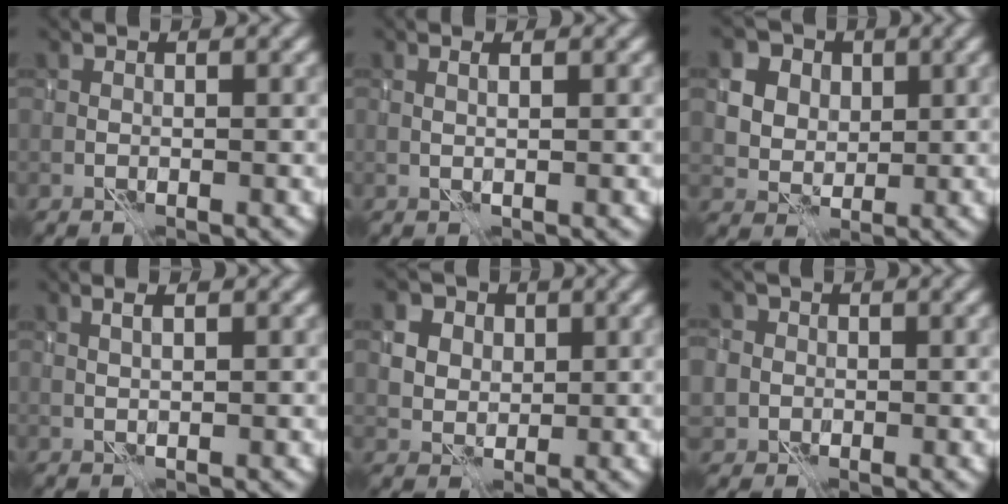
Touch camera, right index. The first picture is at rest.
{"total": 1.0, "force": [0.7, -0.3, 0.6], "torque": [-0.013, 0.000, 0.012]}
{"total": 11.2, "force": [4.9, 8.8, 4.7], "torque": [-0.108, 0.029, 0.078]}
{"total": 1.1, "force": [0.8, -0.1, 0.8], "torque": [-0.021, 0.005, 0.014]}
{"total": 7.8, "force": [3.6, 6.0, 3.5], "torque": [-0.069, 0.028, 0.051]}
{"total": 4.6, "force": [-0.4, 4.4, 1.5], "torque": [-0.021, 0.013, -0.043]}